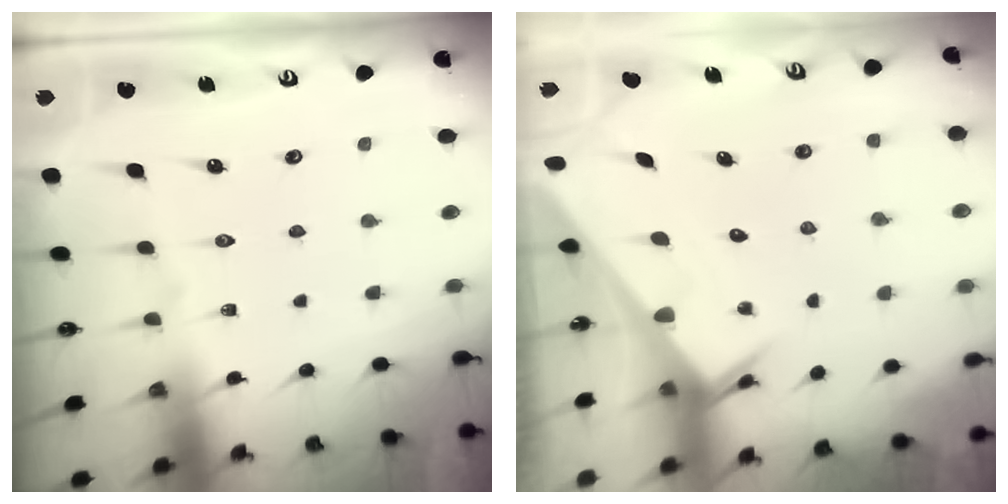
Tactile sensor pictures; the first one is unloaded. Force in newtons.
{"total": 3.3, "press": 3.2, "slide": 0.2}